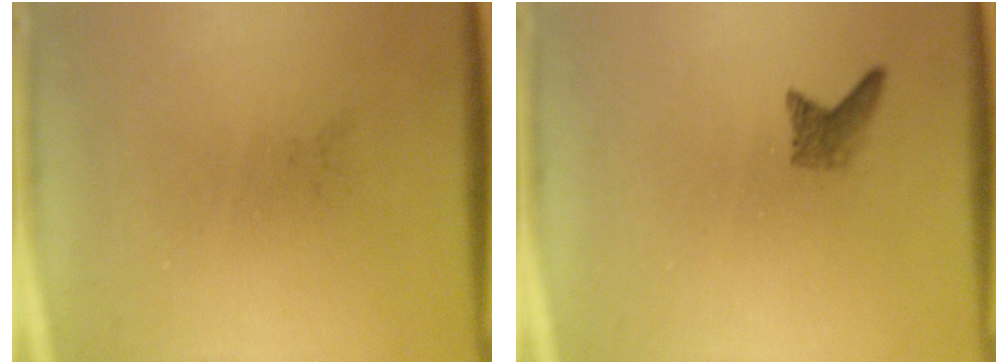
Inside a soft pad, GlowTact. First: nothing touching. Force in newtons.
{"total": 1.7}